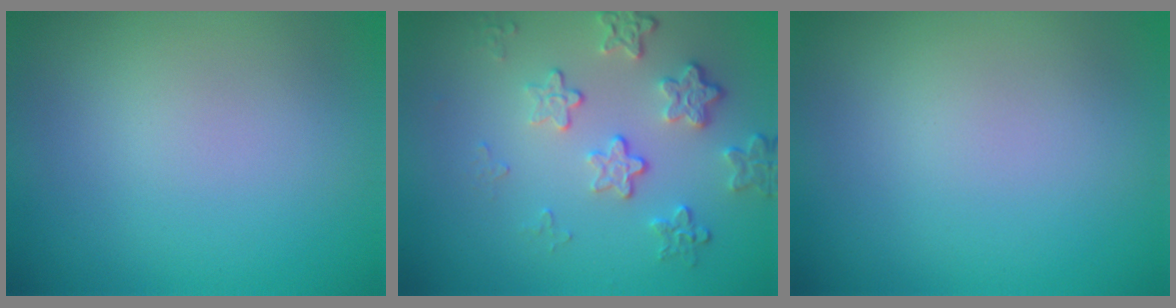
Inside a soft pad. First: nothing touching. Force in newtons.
{"total": 3.9, "press": 2.8, "slide": 2.7}
{"total": 0.0}